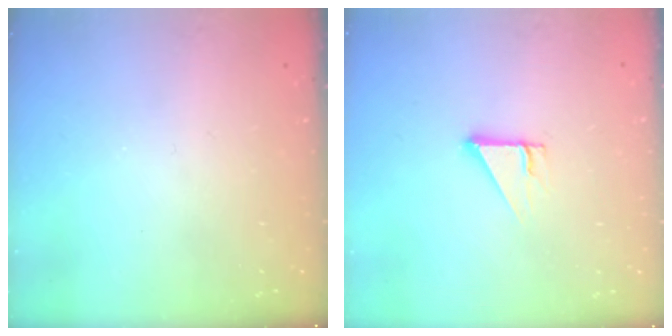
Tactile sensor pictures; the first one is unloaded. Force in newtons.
{"total": 2.7, "press": 2.7, "slide": 0.0}